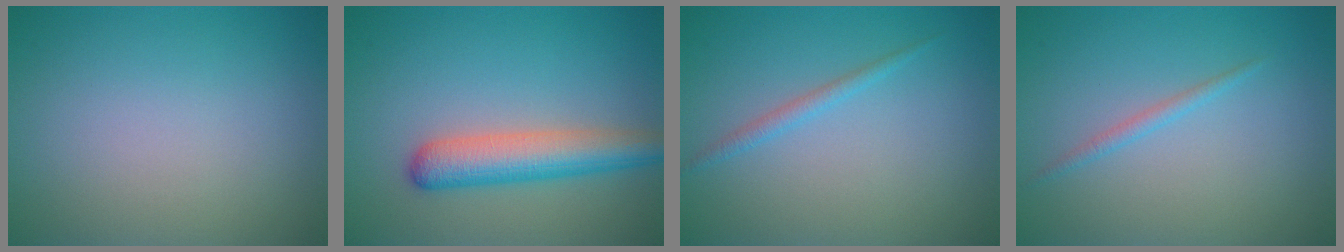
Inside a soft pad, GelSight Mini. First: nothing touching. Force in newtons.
{"total": 4.9, "press": 4.9, "slide": 0.2}
{"total": 1.2, "press": 1.2, "slide": 0.1}
{"total": 1.0, "press": 1.0, "slide": 0.1}